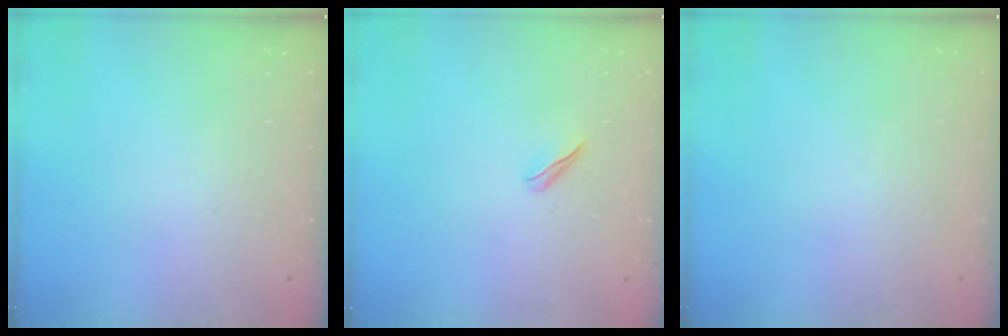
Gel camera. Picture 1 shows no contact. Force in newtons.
{"total": 3.4, "press": 3.3, "slide": 0.8}
{"total": 0.0}